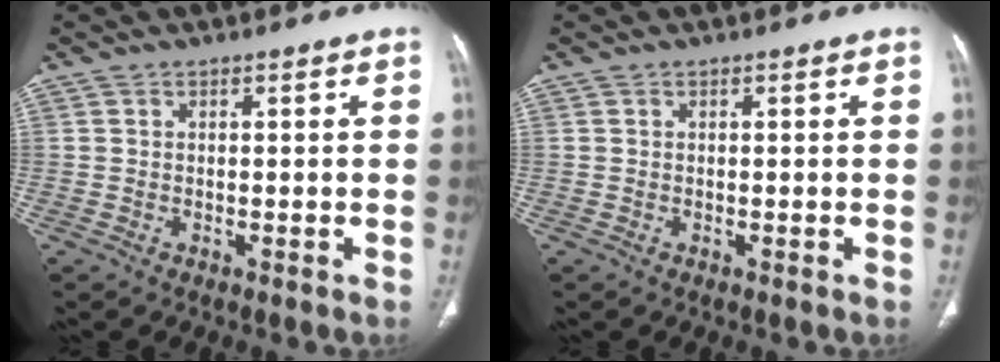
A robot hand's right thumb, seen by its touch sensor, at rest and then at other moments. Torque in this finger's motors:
{"motor_torque": [0.01, 0.00, -0.12, 0.07, 0.00]}